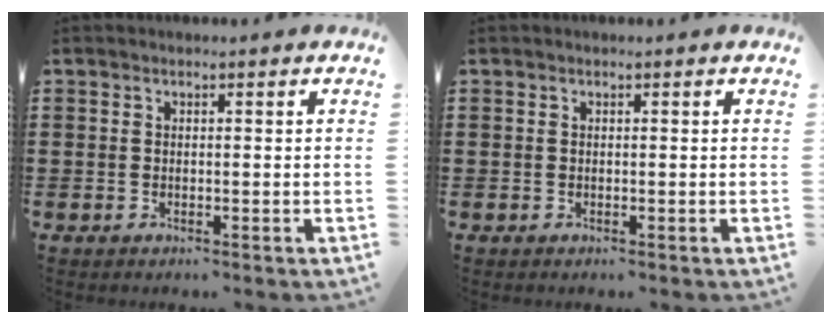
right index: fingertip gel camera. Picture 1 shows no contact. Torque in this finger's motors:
{"motor_torque": [-0.03, 0.04, 0.00, -0.01]}